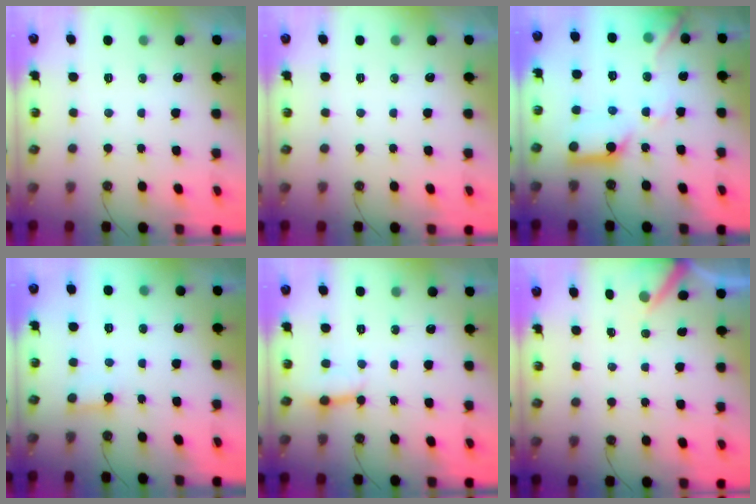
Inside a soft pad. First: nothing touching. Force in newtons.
{"total": 0.0}
{"total": 15.6, "press": 15.5, "slide": 1.5}
{"total": 2.8, "press": 2.8, "slide": 0.3}
{"total": 3.1, "press": 3.0, "slide": 0.5}
{"total": 3.2, "press": 3.2, "slide": 0.2}